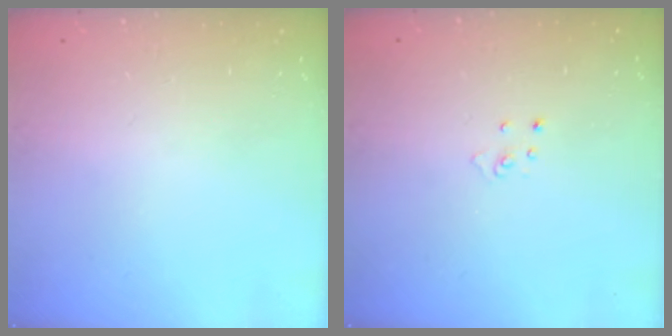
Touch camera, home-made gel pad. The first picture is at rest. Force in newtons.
{"total": 3.0, "press": 2.9, "slide": 0.3}